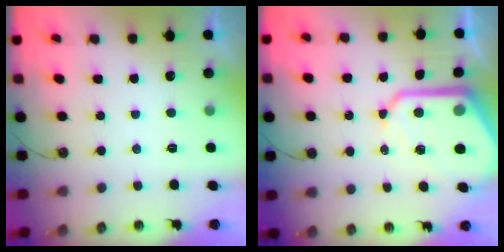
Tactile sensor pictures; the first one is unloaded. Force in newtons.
{"total": 15.0, "press": 14.9, "slide": 1.4}